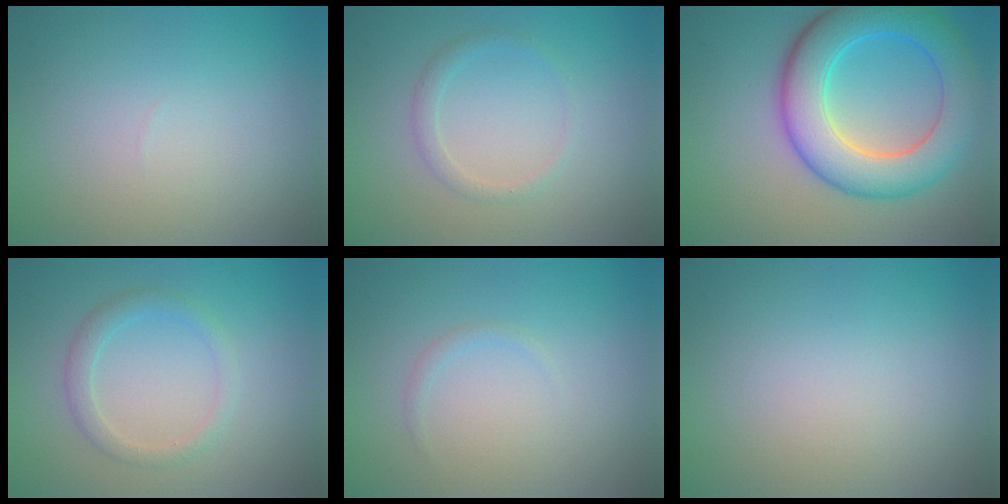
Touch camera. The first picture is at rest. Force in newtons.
{"total": 1.3, "press": 1.3, "slide": 0.0}
{"total": 8.5, "press": 8.5, "slide": 0.1}
{"total": 2.0, "press": 2.0, "slide": 0.2}
{"total": 0.6, "press": 0.6, "slide": 0.0}
{"total": 0.0}